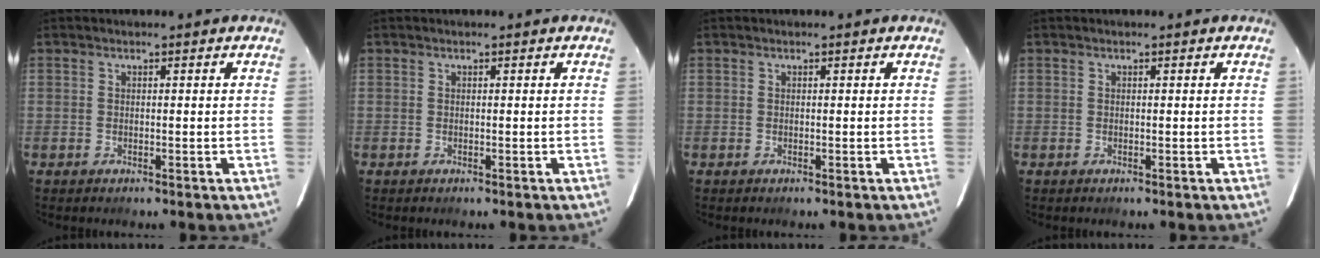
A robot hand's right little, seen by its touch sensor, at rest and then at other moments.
{"total": 0.0}
{"total": 0.0}
{"total": 0.0}